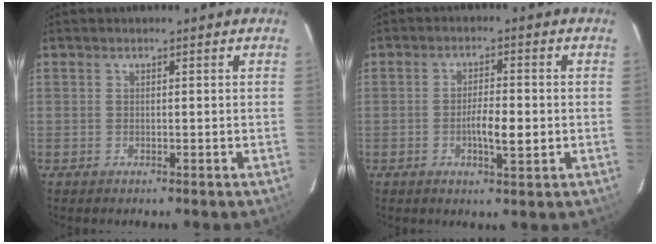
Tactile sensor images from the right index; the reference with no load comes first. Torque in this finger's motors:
{"motor_torque": [0.73, 0.00, 0.30, 0.08]}